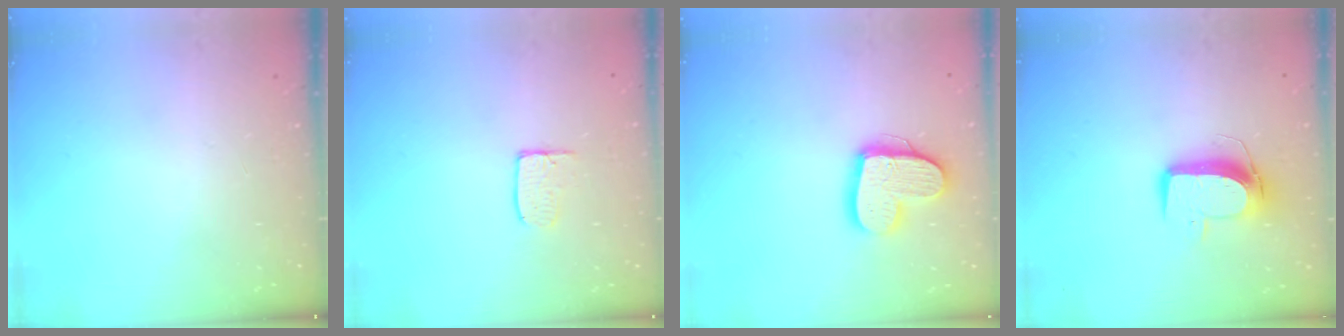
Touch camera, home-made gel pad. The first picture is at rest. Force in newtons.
{"total": 4.7, "press": 4.7, "slide": 0.4}
{"total": 14.6, "press": 14.6, "slide": 1.3}
{"total": 10.3, "press": 10.3, "slide": 0.8}